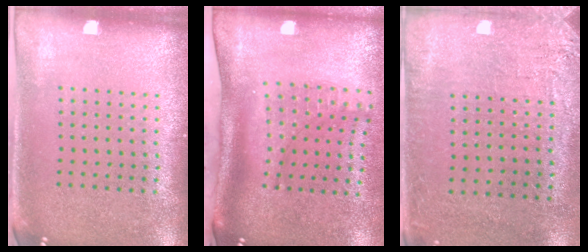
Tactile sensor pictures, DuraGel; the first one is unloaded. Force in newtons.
{"total": 2.2, "press": 1.5, "slide": 1.6}
{"total": 2.7, "press": 2.3, "slide": 1.3}